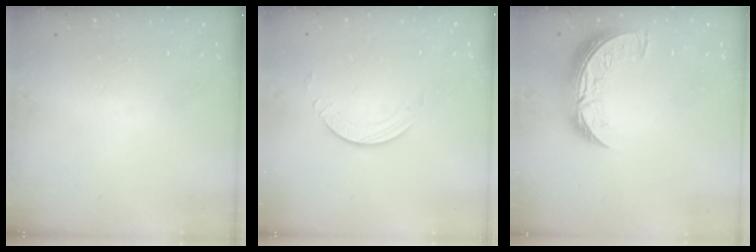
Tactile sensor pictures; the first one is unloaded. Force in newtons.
{"total": 3.2, "press": 3.2, "slide": 0.3}
{"total": 11.0, "press": 10.9, "slide": 0.8}